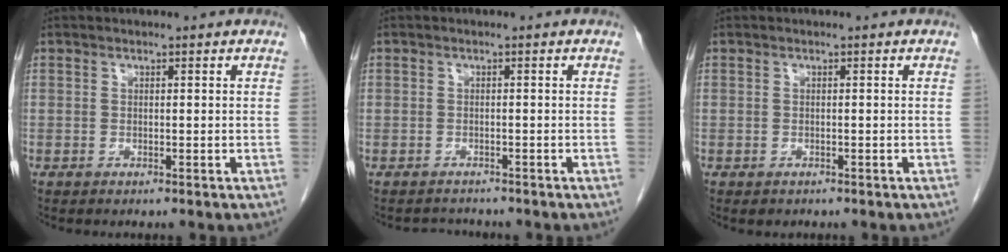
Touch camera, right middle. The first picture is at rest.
{"total": 2.1, "force": [-1.8, 0.9, -0.6], "torque": [0.002, -0.003, -0.031]}
{"total": 0.9, "force": [-0.6, 0.6, 0.2], "torque": [-0.006, 0.000, -0.005]}